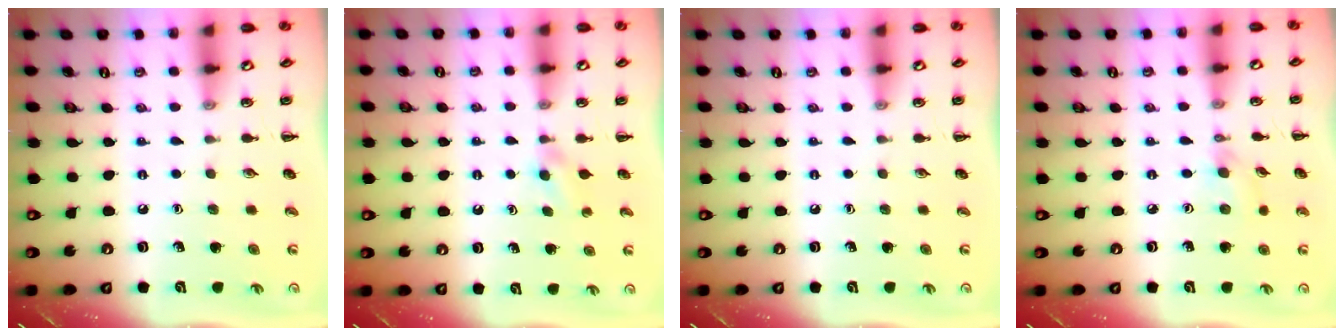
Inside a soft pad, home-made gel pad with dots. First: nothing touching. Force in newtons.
{"total": 2.0, "press": 1.8, "slide": 0.9}
{"total": 0.0}
{"total": 3.4, "press": 3.1, "slide": 1.3}